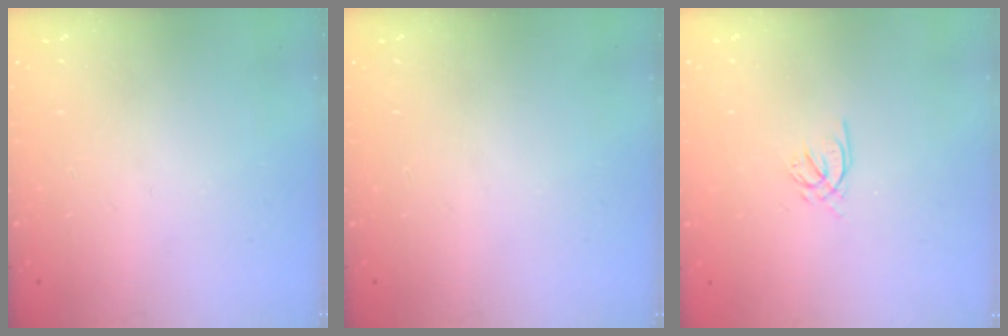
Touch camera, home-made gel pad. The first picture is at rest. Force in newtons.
{"total": 0.0}
{"total": 2.2, "press": 2.2, "slide": 0.2}